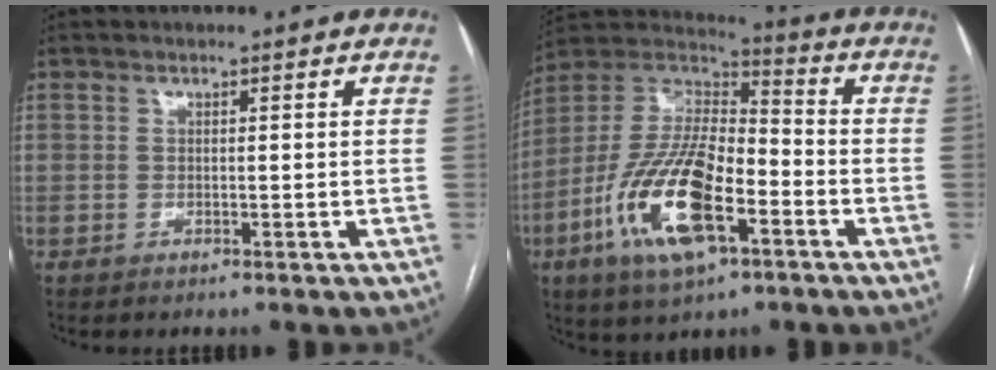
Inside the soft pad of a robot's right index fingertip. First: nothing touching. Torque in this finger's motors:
{"motor_torque": [1.98, -0.16, 0.75, 0.21]}